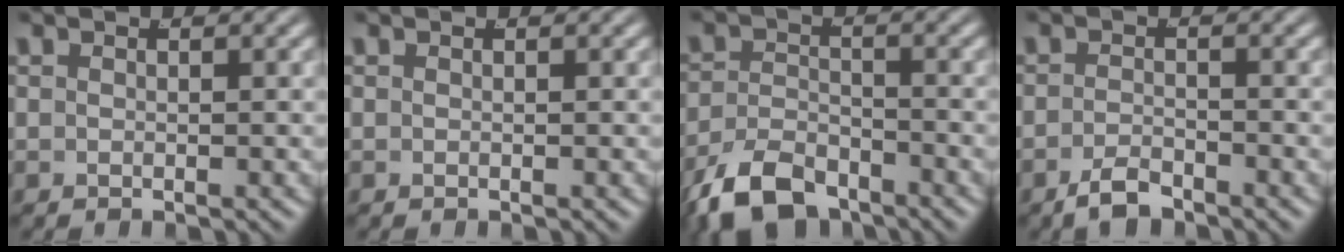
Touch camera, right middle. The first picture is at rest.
{"total": 0.0}
{"total": 7.0, "force": [-5.4, 3.3, 3.1], "torque": [-0.048, -0.019, -0.084]}
{"total": 2.5, "force": [-2.3, 0.3, 0.8], "torque": [-0.012, -0.004, -0.041]}